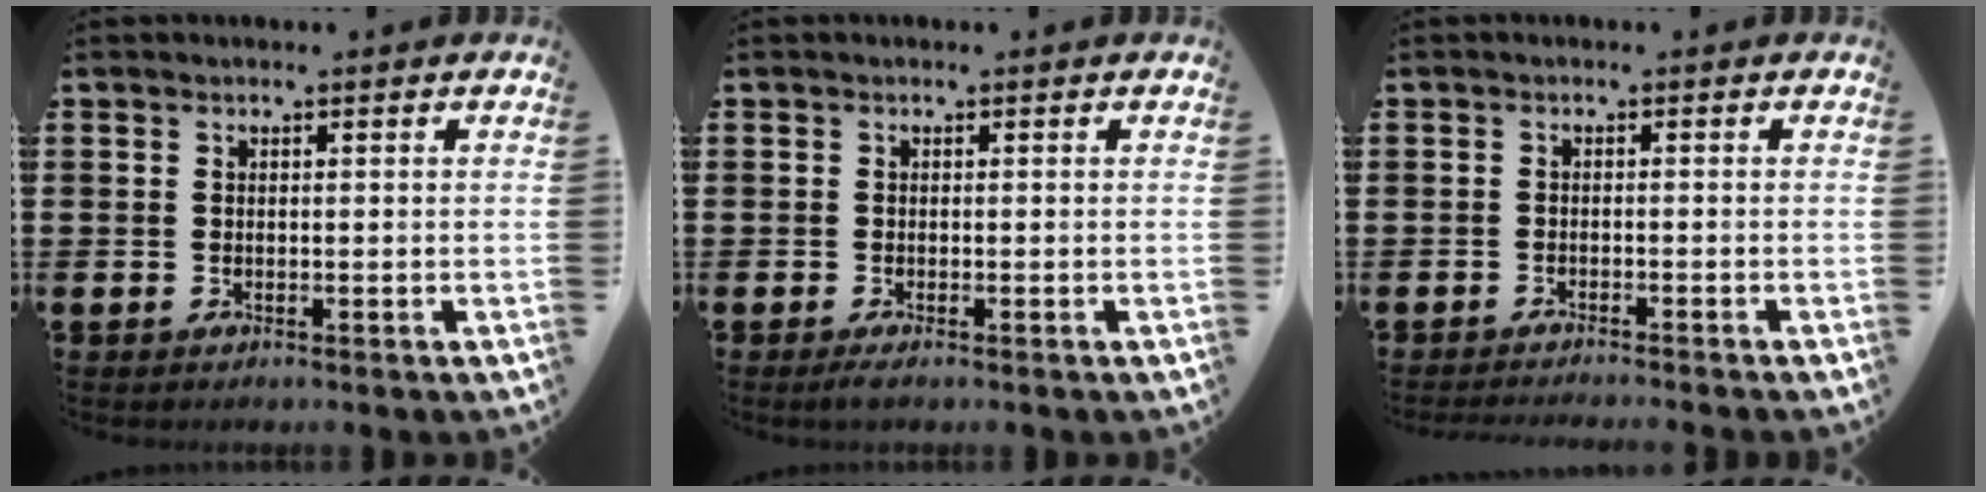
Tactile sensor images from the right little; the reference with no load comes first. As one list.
[{"total": 0.8, "force": [-0.3, 0.1, 0.7], "torque": [-0.012, -0.002, -0.005]}, {"total": 1.0, "force": [-1.0, -0.2, 0.2], "torque": [-0.002, -0.001, -0.020]}]